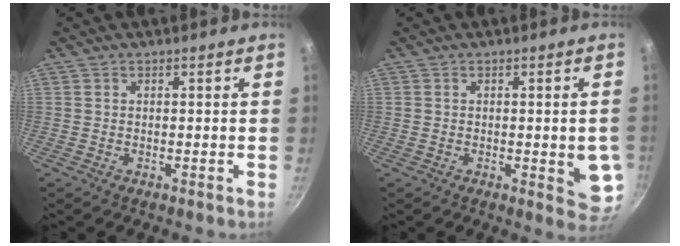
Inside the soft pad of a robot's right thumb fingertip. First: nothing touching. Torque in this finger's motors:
{"motor_torque": [2.60, 2.42, 1.28, -0.97, 0.24]}